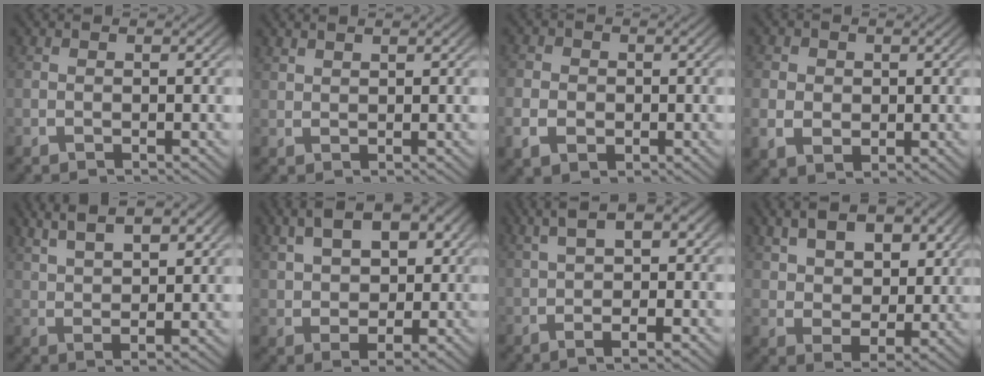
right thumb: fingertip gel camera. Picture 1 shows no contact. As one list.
[{"total": 1.3, "force": [1.3, 0.0, 0.2], "torque": [-0.001, 0.003, 0.029]}, {"total": 3.5, "force": [-0.6, 3.0, 1.6], "torque": [-0.035, -0.010, -0.005]}, {"total": 4.0, "force": [0.2, 3.4, 2.1], "torque": [-0.046, -0.018, 0.015]}, {"total": 6.4, "force": [4.5, 2.1, 4.0], "torque": [-0.057, 0.014, 0.084]}, {"total": 7.1, "force": [2.7, 4.2, 5.0], "torque": [-0.075, 0.005, 0.052]}, {"total": 5.5, "force": [1.5, 1.9, 4.9], "torque": [-0.076, 0.022, 0.014]}, {"total": 7.1, "force": [3.0, 4.4, 4.7], "torque": [-0.075, -0.009, 0.058]}]